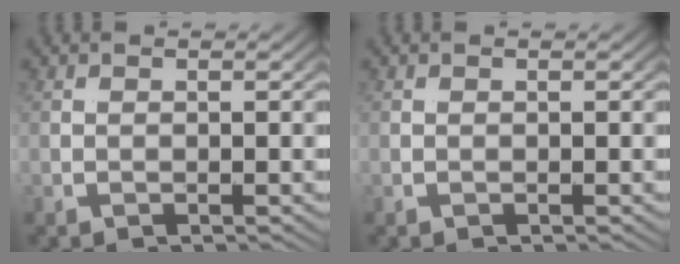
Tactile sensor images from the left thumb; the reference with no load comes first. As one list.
[{"total": 0.0}]